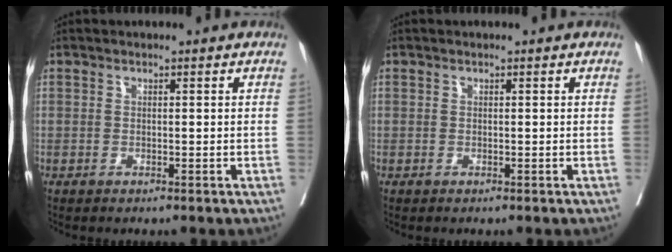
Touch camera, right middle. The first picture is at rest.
{"total": 0.0}